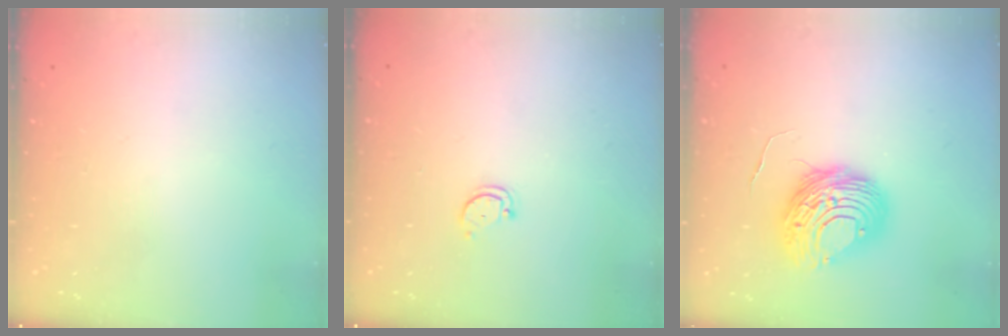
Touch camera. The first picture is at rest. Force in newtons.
{"total": 2.3, "press": 2.3, "slide": 0.4}
{"total": 10.7, "press": 10.6, "slide": 1.2}